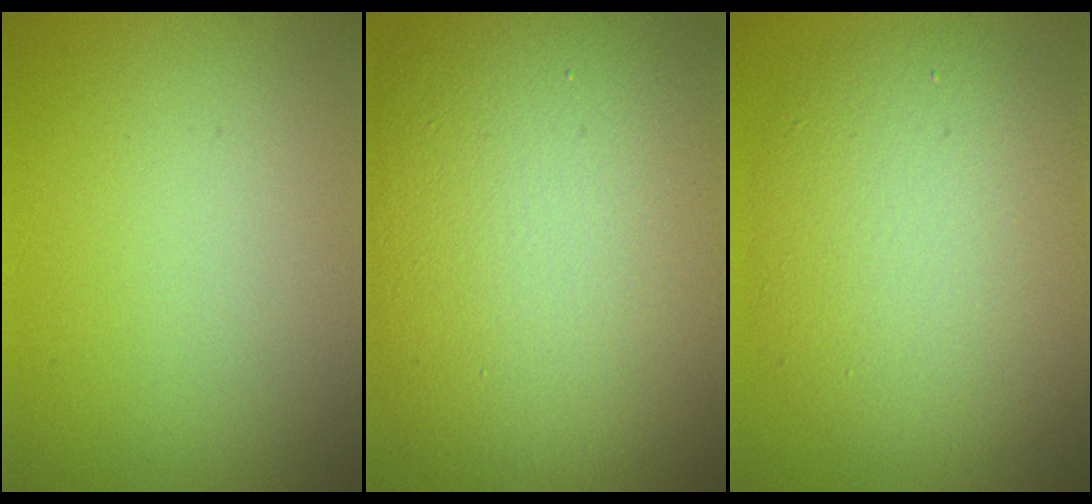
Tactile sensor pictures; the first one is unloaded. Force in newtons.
{"total": 17.0, "press": 17.0, "slide": 1.0}
{"total": 8.4, "press": 8.4, "slide": 0.2}